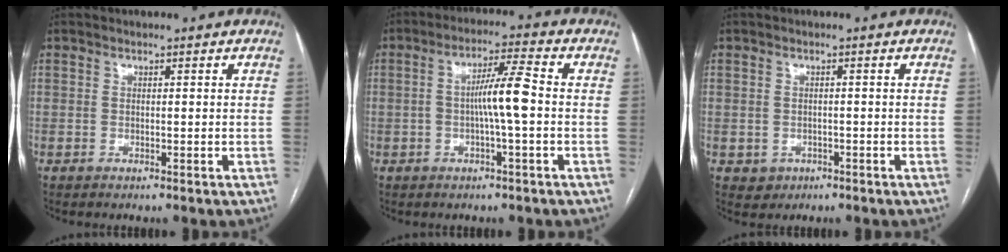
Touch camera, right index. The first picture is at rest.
{"total": 6.8, "force": [-0.6, 0.1, 6.8], "torque": [-0.124, 0.013, -0.012]}
{"total": 2.4, "force": [-0.9, 2.1, 0.4], "torque": [-0.001, 0.006, -0.008]}